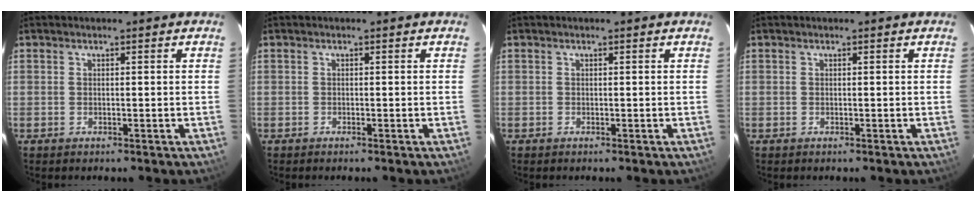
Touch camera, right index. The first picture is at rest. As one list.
[{"total": 0.0}, {"total": 0.0}, {"total": 0.0}]